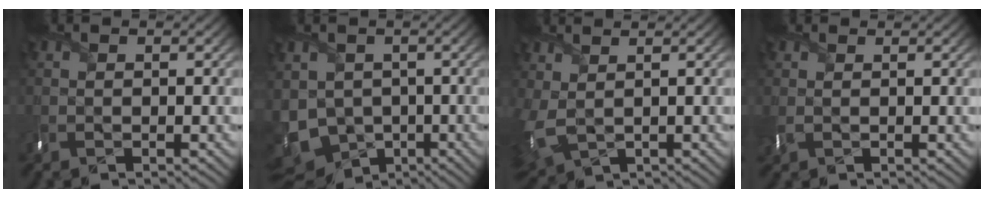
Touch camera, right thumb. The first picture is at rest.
{"total": 9.3, "force": [-2.9, 7.5, 4.7], "torque": [-0.128, -0.040, -0.037]}
{"total": 5.9, "force": [0.5, 3.6, 4.6], "torque": [-0.140, -0.011, 0.027]}
{"total": 0.9, "force": [0.3, 0.3, 0.7], "torque": [-0.017, -0.001, 0.008]}